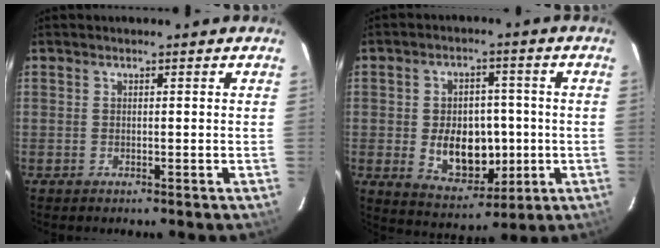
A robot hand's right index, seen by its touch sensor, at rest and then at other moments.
{"total": 11.4, "force": [-1.4, 8.1, 7.9], "torque": [-0.153, 0.001, -0.001]}